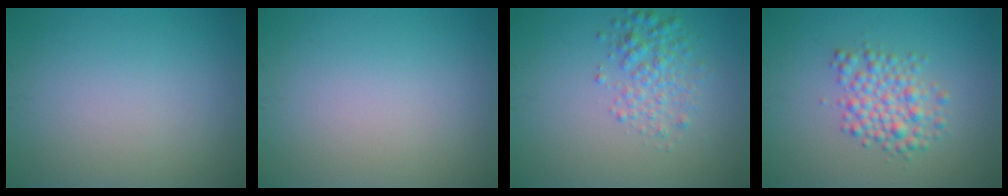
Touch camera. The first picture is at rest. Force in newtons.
{"total": 0.0}
{"total": 2.8, "press": 2.8, "slide": 0.0}
{"total": 3.6, "press": 3.6, "slide": 0.1}